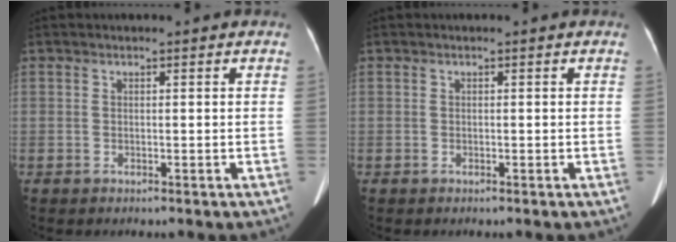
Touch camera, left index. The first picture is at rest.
{"total": 0.0}